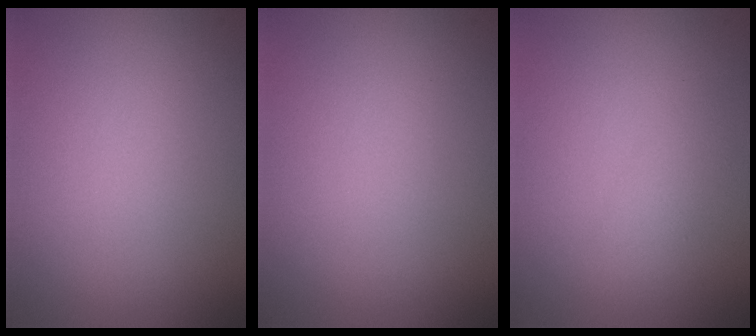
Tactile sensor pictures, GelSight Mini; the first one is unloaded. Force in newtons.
{"total": 0.0}
{"total": 1.2, "press": 1.2, "slide": 0.0}